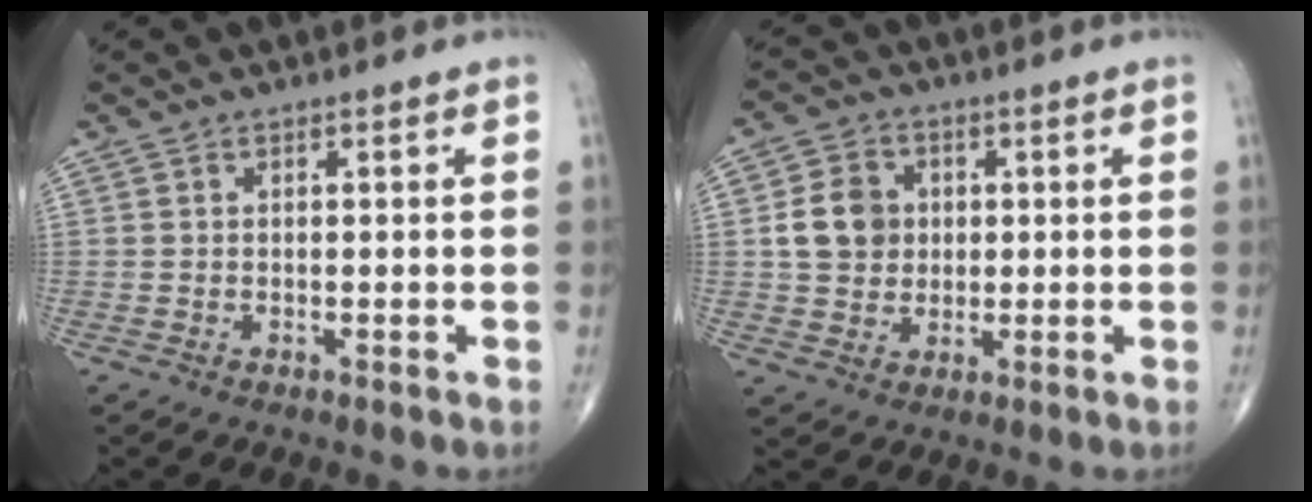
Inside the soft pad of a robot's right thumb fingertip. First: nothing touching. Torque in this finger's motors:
{"motor_torque": [0.85, 1.63, 0.46, -0.27, 0.08]}